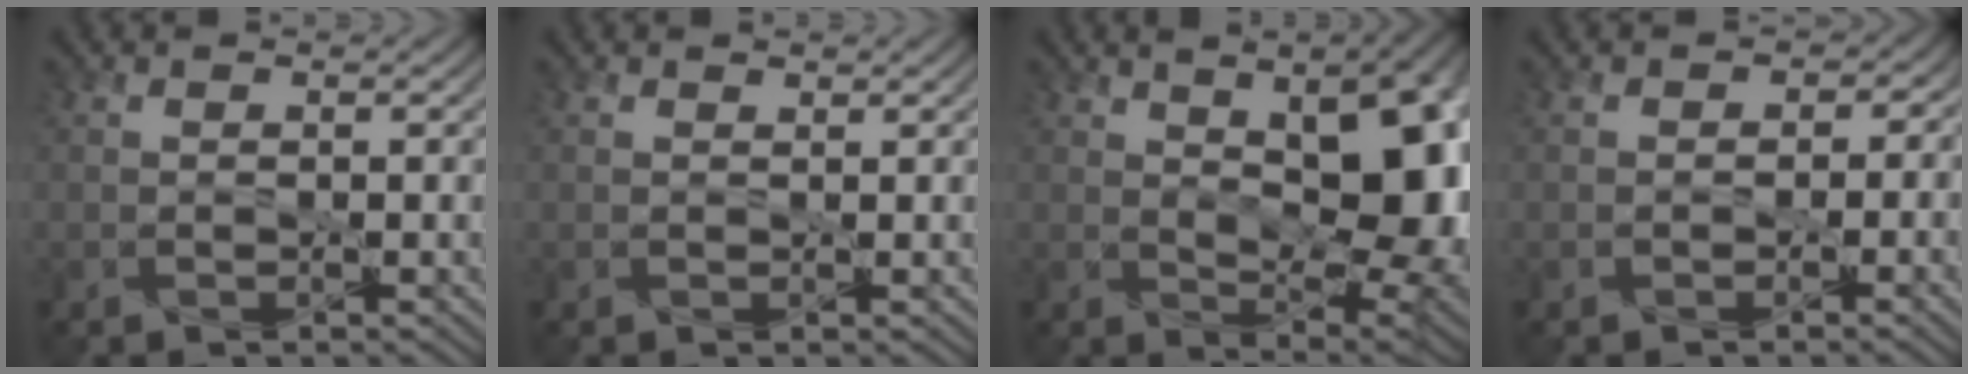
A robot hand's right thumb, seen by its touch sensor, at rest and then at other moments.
{"total": 0.5, "force": [0.5, 0.1, 0.1], "torque": [-0.006, 0.000, 0.011]}
{"total": 14.9, "force": [2.8, 7.5, 12.5], "torque": [-0.162, 0.003, 0.049]}
{"total": 1.4, "force": [-0.7, 1.2, 0.0], "torque": [0.003, 0.001, -0.015]}